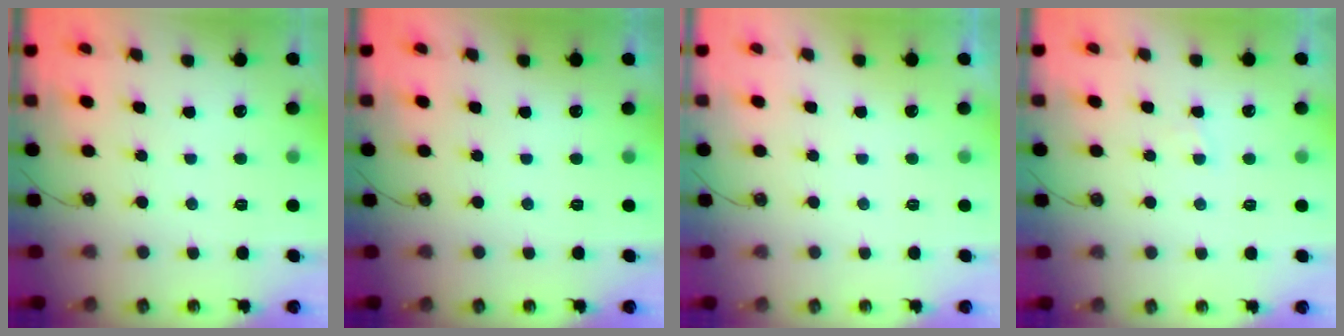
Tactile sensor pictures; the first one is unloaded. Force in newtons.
{"total": 0.0}
{"total": 0.0}
{"total": 3.4, "press": 3.4, "slide": 0.5}